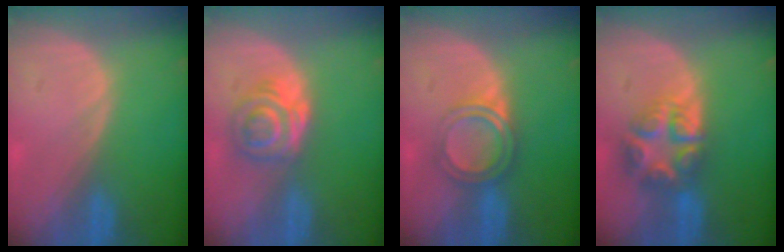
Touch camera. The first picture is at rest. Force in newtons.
{"total": 6.5, "press": 5.4, "slide": 3.7}
{"total": 4.9, "press": 4.4, "slide": 2.1}
{"total": 7.9, "press": 6.8, "slide": 4.0}